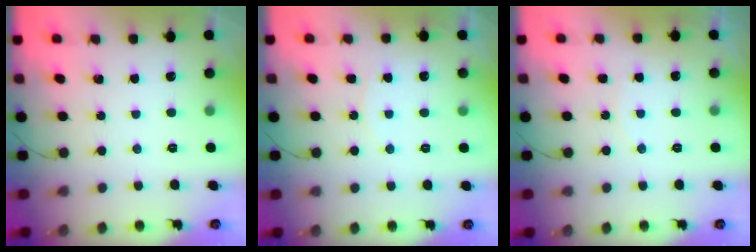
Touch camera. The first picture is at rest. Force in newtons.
{"total": 3.9, "press": 3.9, "slide": 0.5}
{"total": 3.9, "press": 3.9, "slide": 0.3}